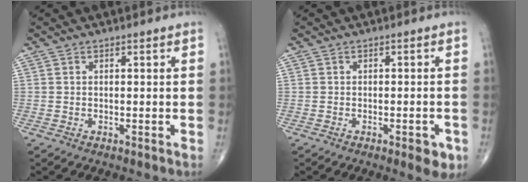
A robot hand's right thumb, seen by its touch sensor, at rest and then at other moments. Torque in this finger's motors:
{"motor_torque": [0.78, 1.02, 0.32, -0.48, 0.13]}